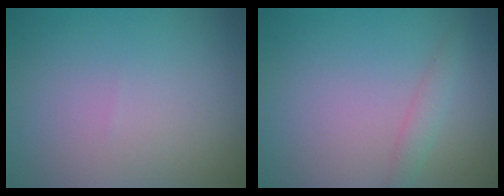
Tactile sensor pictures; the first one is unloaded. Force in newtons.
{"total": 1.4, "press": 1.4, "slide": 0.0}